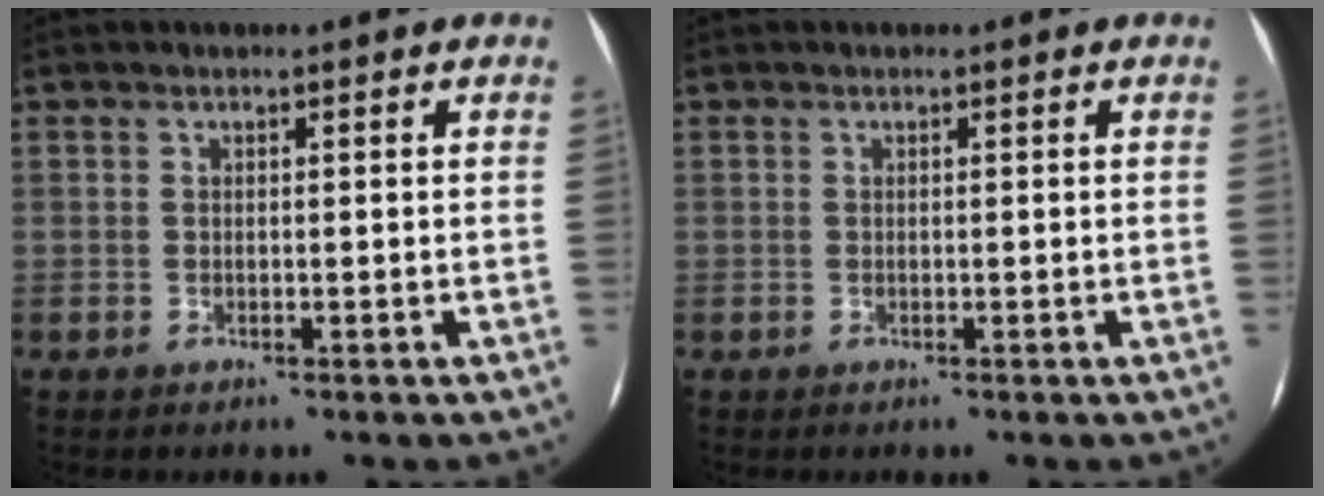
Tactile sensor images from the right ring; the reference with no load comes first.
{"total": 0.0}